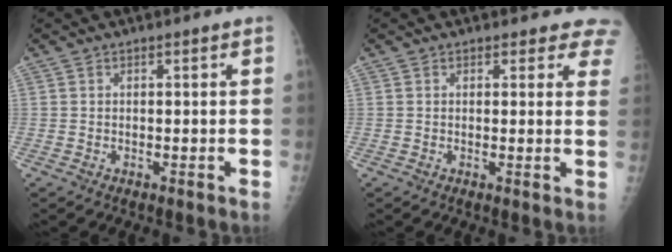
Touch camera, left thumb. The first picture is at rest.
{"total": 6.1, "force": [5.5, 2.7, 0.6], "torque": [0.045, -0.019, 0.033]}